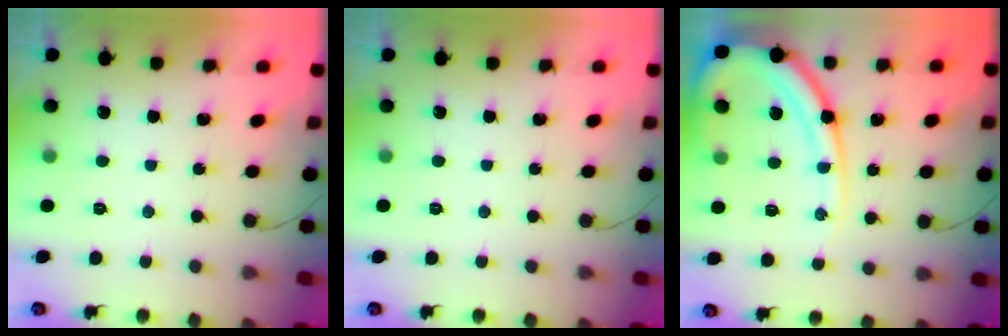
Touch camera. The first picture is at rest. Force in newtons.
{"total": 0.0}
{"total": 15.2, "press": 15.1, "slide": 1.5}